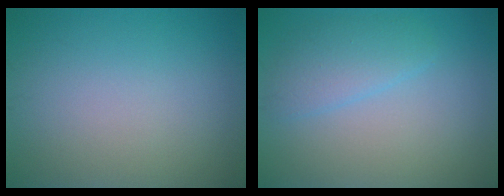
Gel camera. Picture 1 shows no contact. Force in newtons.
{"total": 2.7, "press": 2.7, "slide": 0.1}